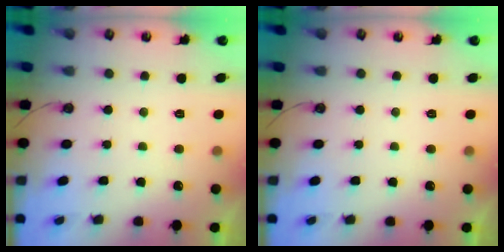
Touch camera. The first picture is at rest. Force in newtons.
{"total": 0.0}